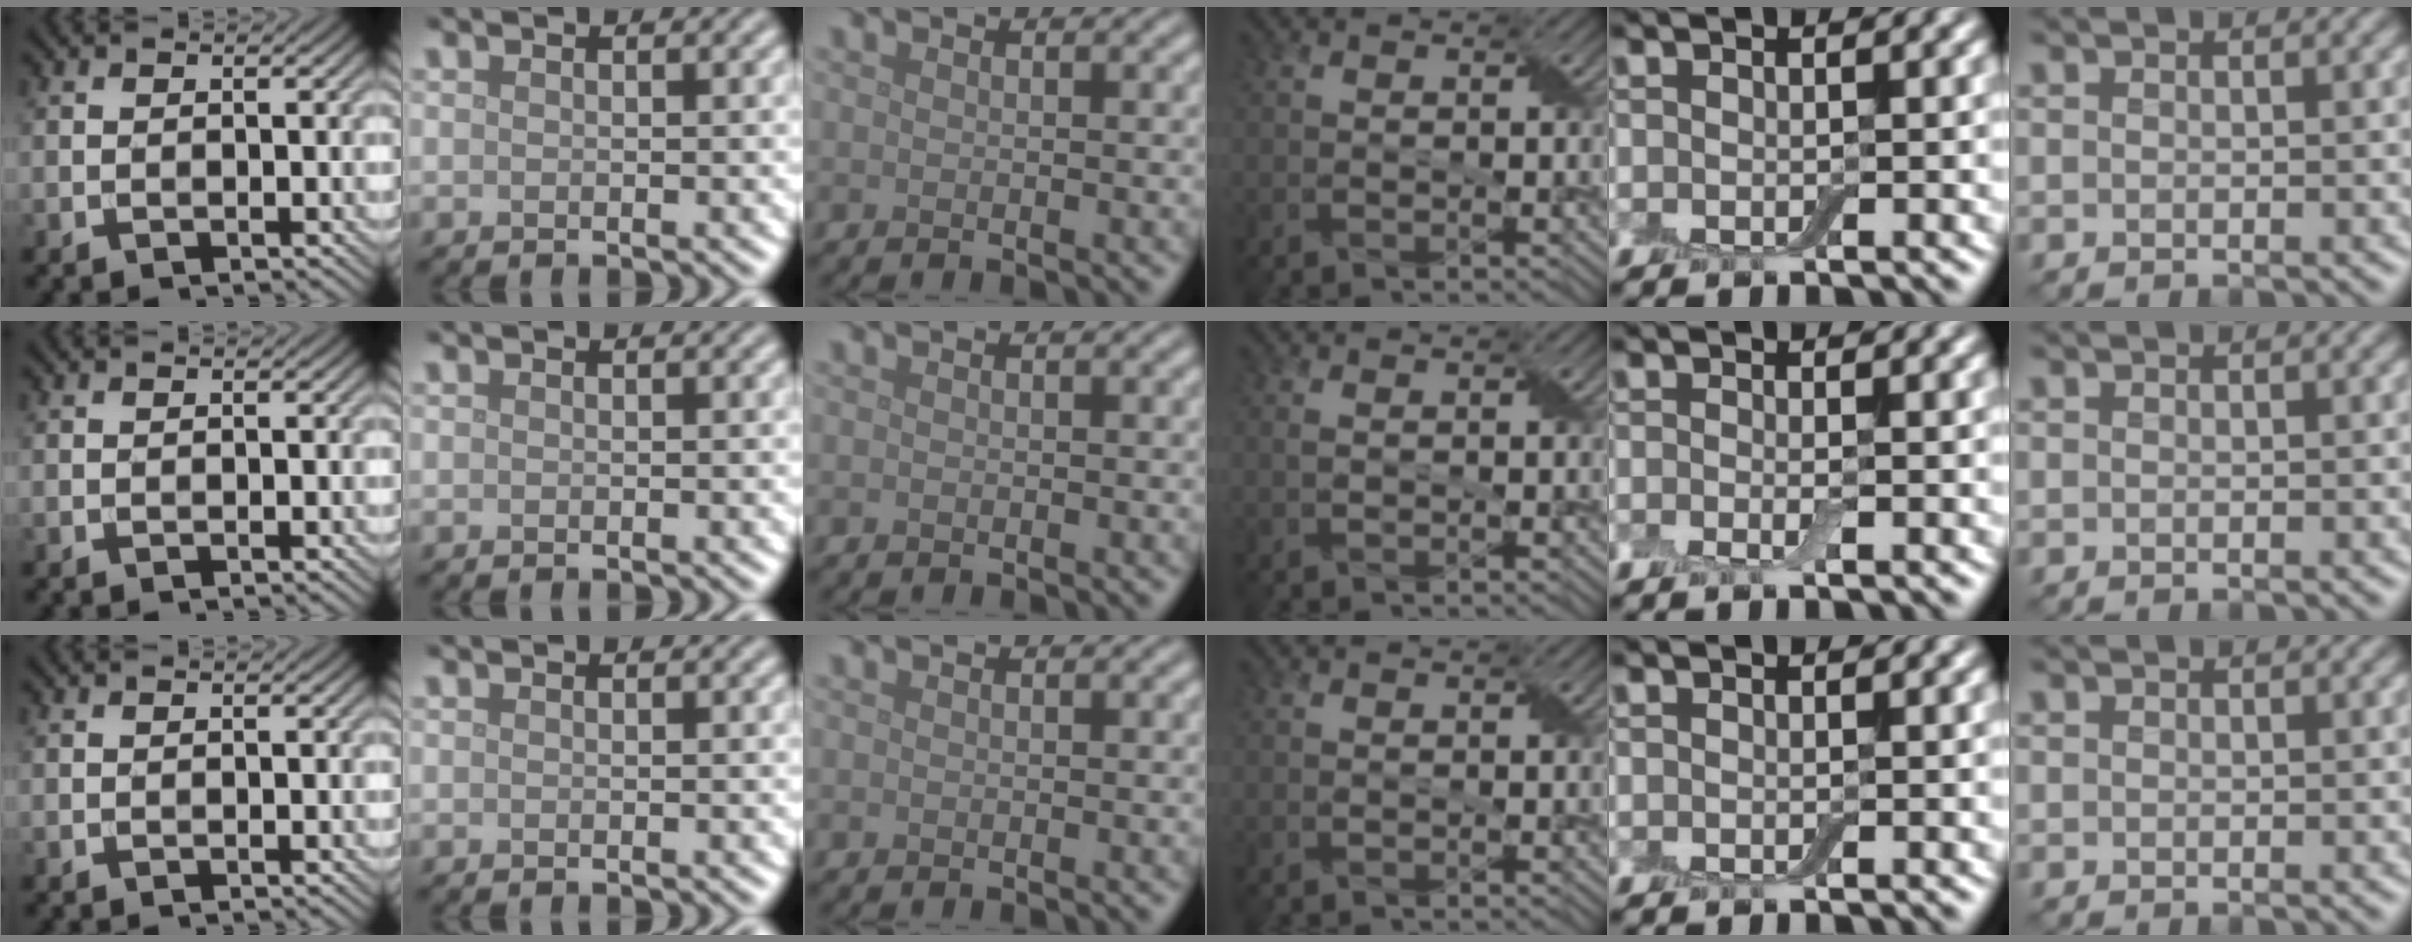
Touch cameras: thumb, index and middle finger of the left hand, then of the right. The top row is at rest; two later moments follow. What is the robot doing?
{"motion": "fold", "object": "cloth"}